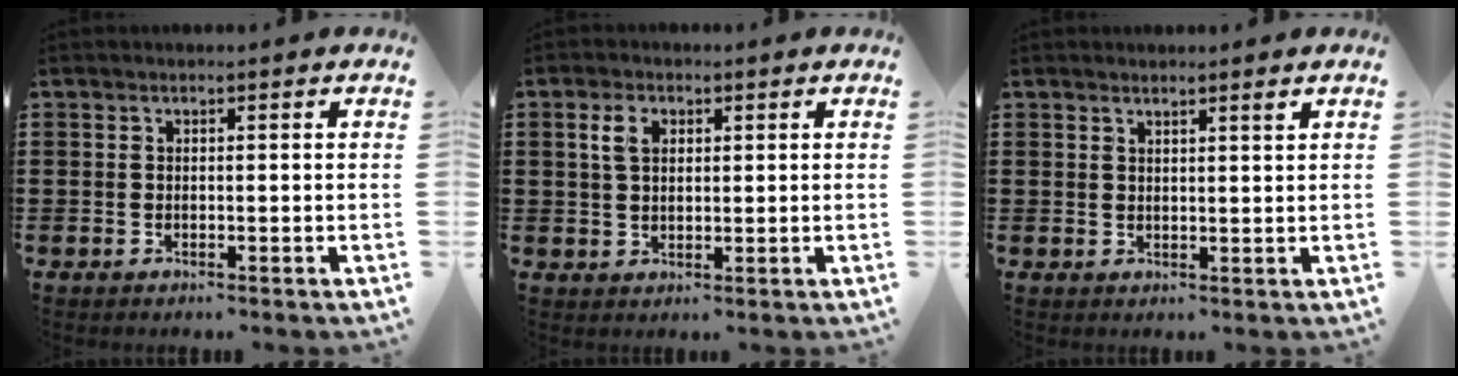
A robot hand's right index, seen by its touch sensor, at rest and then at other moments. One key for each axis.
{"total": 3.4, "fx": 1.2, "fy": 2.1, "fz": 2.4, "tx": -0.055, "ty": 0.011, "tz": 0.020}
{"total": 1.4, "fx": 1.3, "fy": 0.0, "fz": 0.6, "tx": -0.013, "ty": 0.001, "tz": 0.024}